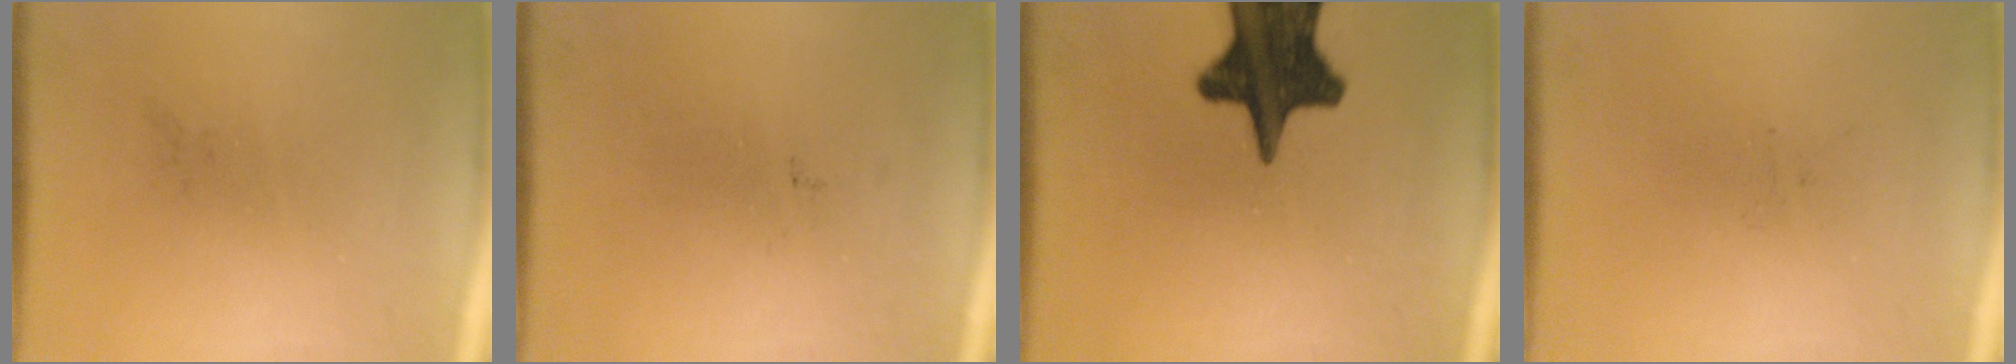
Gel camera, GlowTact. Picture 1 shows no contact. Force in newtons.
{"total": 0.0}
{"total": 17.1}
{"total": 0.0}